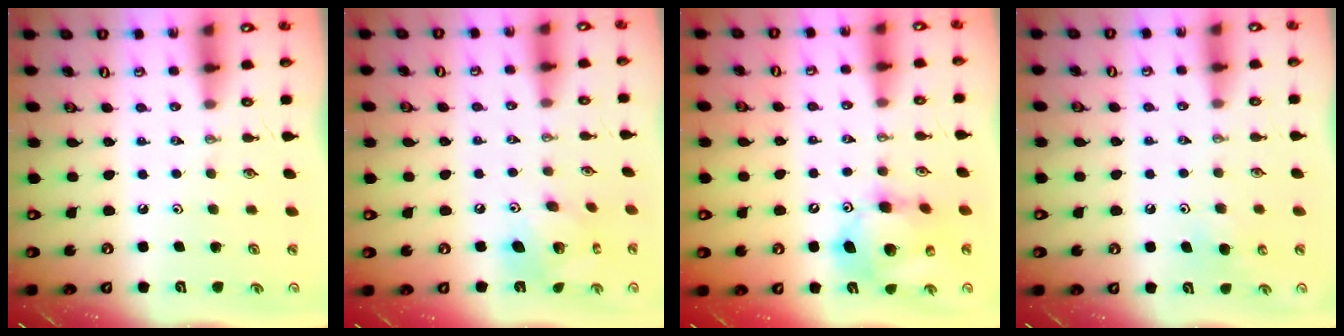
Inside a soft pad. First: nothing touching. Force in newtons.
{"total": 12.1, "press": 12.1, "slide": 1.0}
{"total": 14.9, "press": 14.7, "slide": 2.8}
{"total": 5.1, "press": 5.1, "slide": 0.5}